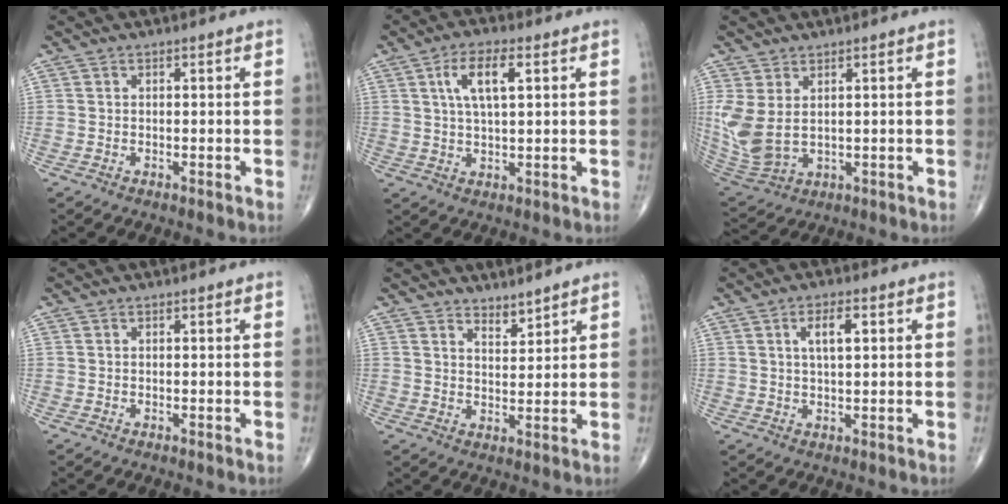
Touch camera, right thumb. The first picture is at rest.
{"total": 7.5, "force": [2.5, 2.6, 6.5], "torque": [-0.121, 0.000, 0.047]}
{"total": 10.1, "force": [2.1, 6.1, 7.8], "torque": [-0.183, -0.014, 0.060]}
{"total": 0.0}
{"total": 3.1, "force": [2.8, 1.0, 0.8], "torque": [0.001, -0.026, 0.049]}
{"total": 4.8, "force": [1.6, 1.8, 4.1], "torque": [-0.069, -0.001, 0.027]}